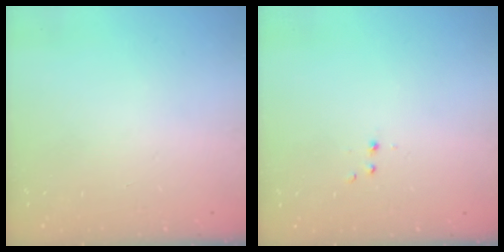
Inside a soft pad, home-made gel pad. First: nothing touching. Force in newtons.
{"total": 2.2, "press": 1.9, "slide": 1.2}